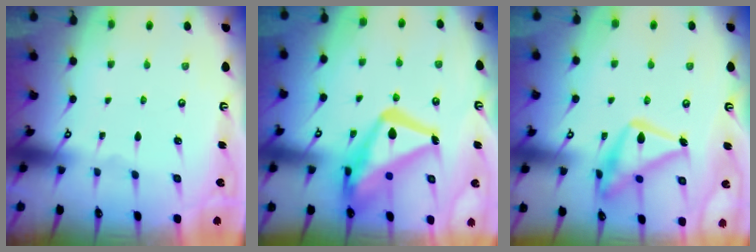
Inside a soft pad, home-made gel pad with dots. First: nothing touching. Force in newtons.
{"total": 19.8, "press": 19.8, "slide": 1.8}
{"total": 17.8, "press": 17.7, "slide": 1.1}